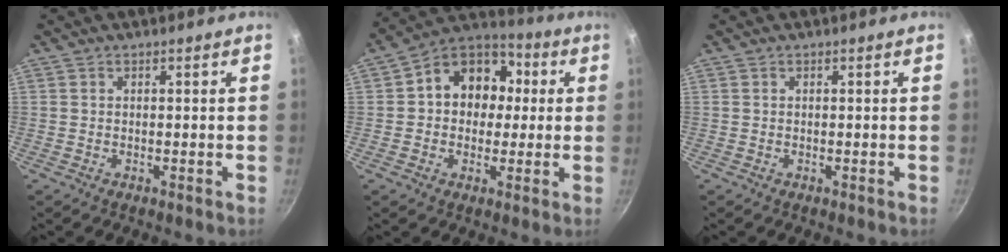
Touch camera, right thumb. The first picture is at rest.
{"total": 13.9, "force": [1.6, 11.3, 7.9], "torque": [-0.079, 0.031, 0.005]}
{"total": 0.0}